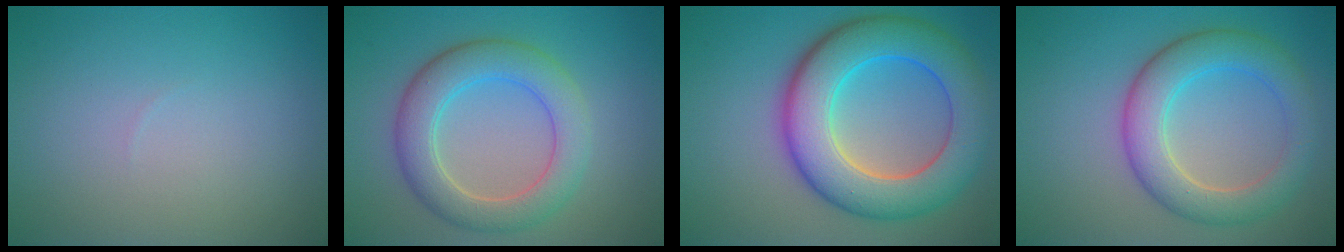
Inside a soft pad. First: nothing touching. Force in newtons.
{"total": 5.7, "press": 5.6, "slide": 0.5}
{"total": 10.0, "press": 10.0, "slide": 0.2}
{"total": 5.9, "press": 5.9, "slide": 0.1}